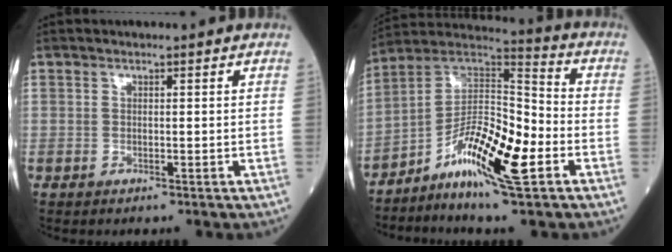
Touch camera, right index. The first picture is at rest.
{"total": 14.4, "force": [-5.8, 2.7, 12.8], "torque": [-0.227, 0.009, -0.107]}